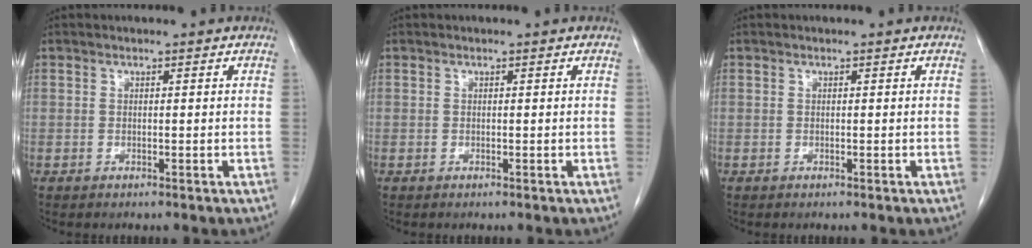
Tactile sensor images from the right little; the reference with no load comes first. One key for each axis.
{"total": 0.0}
{"total": 0.0}